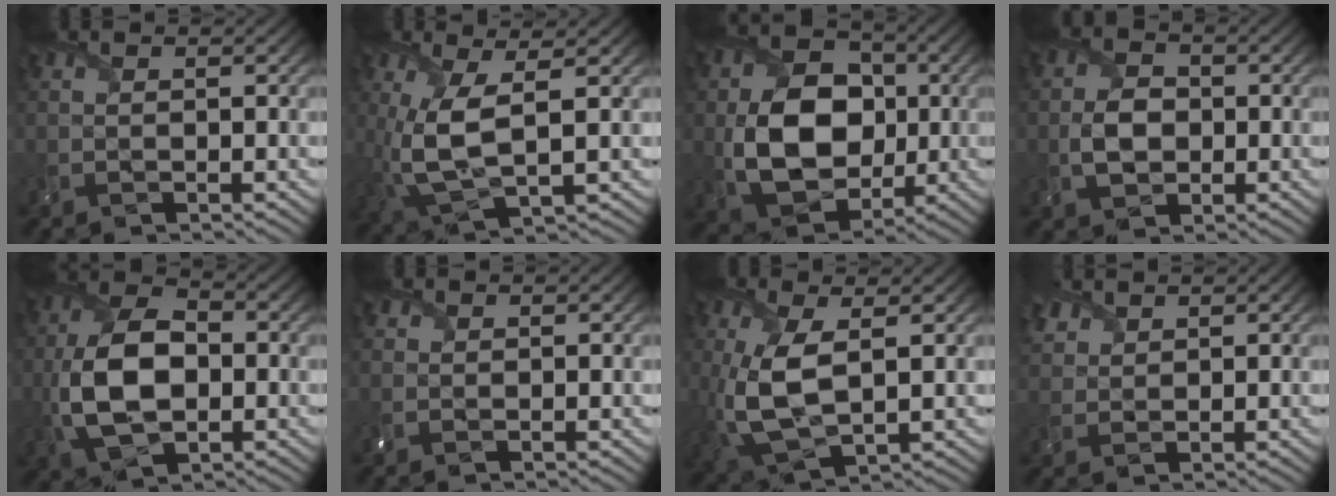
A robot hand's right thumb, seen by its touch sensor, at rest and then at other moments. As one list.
[{"total": 8.6, "force": [0.8, 3.3, 7.9], "torque": [-0.191, -0.003, 0.016]}, {"total": 12.3, "force": [-0.5, 9.2, 8.2], "torque": [-0.163, -0.008, -0.002]}, {"total": 4.1, "force": [-0.6, 3.1, 2.6], "torque": [-0.057, -0.001, -0.014]}, {"total": 11.5, "force": [-1.6, 7.1, 8.9], "torque": [-0.201, -0.004, -0.034]}, {"total": 1.2, "force": [0.7, 0.9, 0.3], "torque": [-0.007, 0.003, 0.012]}, {"total": 10.0, "force": [0.5, 5.0, 8.7], "torque": [-0.225, -0.006, 0.016]}, {"total": 2.9, "force": [2.2, 1.7, 0.8], "torque": [-0.026, 0.006, 0.049]}]